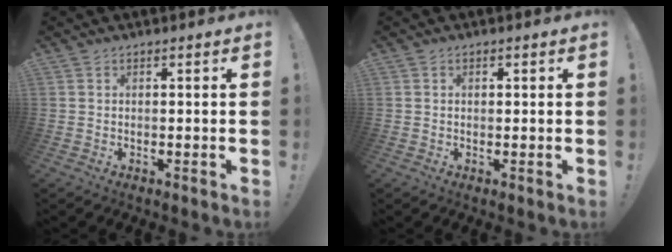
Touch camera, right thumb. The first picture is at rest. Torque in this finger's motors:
{"motor_torque": [0.03, -0.16, -0.27, 0.18, 0.01]}